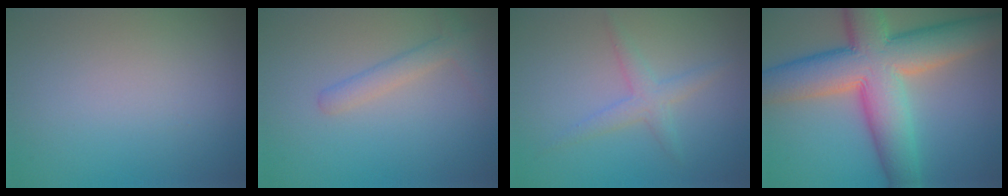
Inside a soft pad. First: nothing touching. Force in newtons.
{"total": 2.0, "press": 2.0, "slide": 0.0}
{"total": 2.1, "press": 2.1, "slide": 0.1}
{"total": 12.0, "press": 12.0, "slide": 0.6}